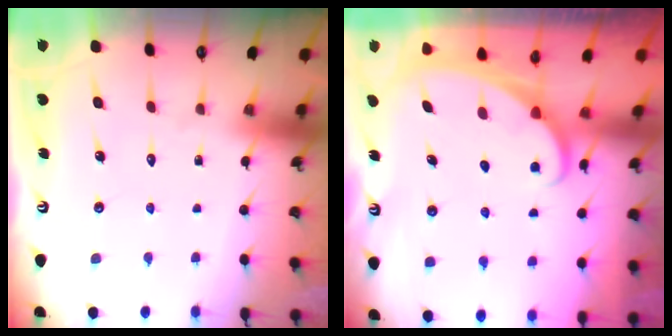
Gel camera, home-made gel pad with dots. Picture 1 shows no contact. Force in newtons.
{"total": 1.8, "press": 1.7, "slide": 0.1}